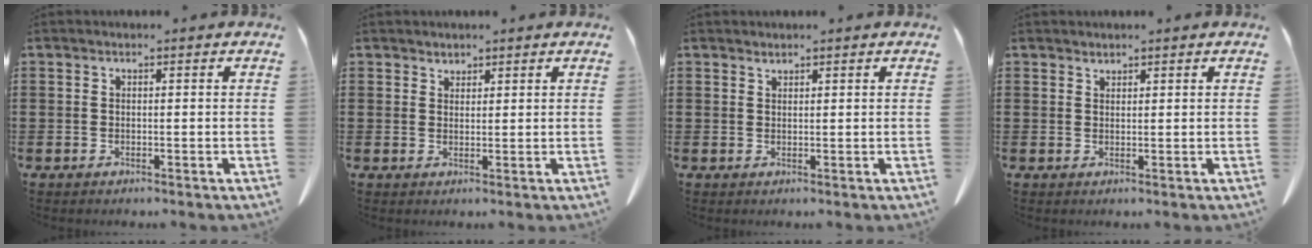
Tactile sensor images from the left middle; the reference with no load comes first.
{"total": 1.6, "force": [1.6, 0.5, -0.1], "torque": [-0.003, -0.001, 0.033]}
{"total": 0.9, "force": [0.9, 0.0, 0.1], "torque": [-0.004, -0.004, 0.020]}
{"total": 1.2, "force": [1.2, 0.1, 0.0], "torque": [-0.003, -0.003, 0.026]}